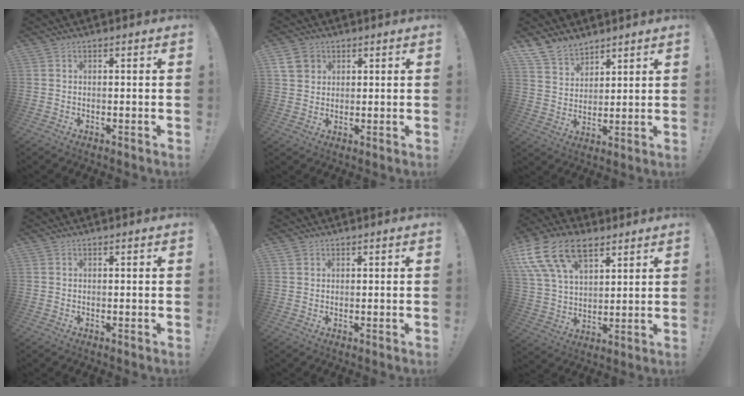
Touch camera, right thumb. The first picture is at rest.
{"total": 6.5, "force": [3.2, 5.1, 2.4], "torque": [-0.042, -0.005, 0.065]}
{"total": 9.4, "force": [7.7, 5.1, 1.7], "torque": [-0.041, -0.052, 0.152]}
{"total": 0.0}
{"total": 1.1, "force": [0.8, 0.8, 0.2], "torque": [-0.002, 0.000, 0.016]}
{"total": 18.5, "force": [10.0, 11.2, 10.9], "torque": [-0.211, -0.042, 0.186]}